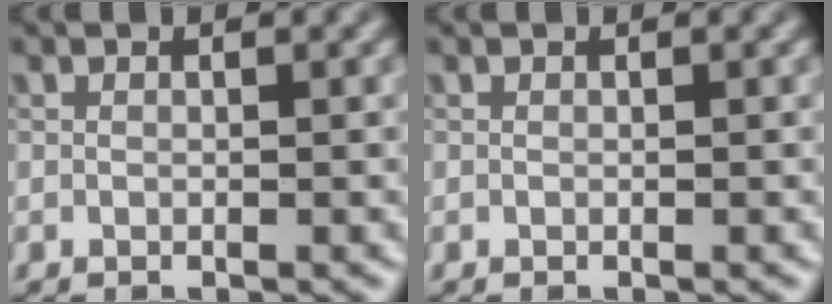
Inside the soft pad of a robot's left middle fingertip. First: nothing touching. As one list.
[{"total": 0.0}]